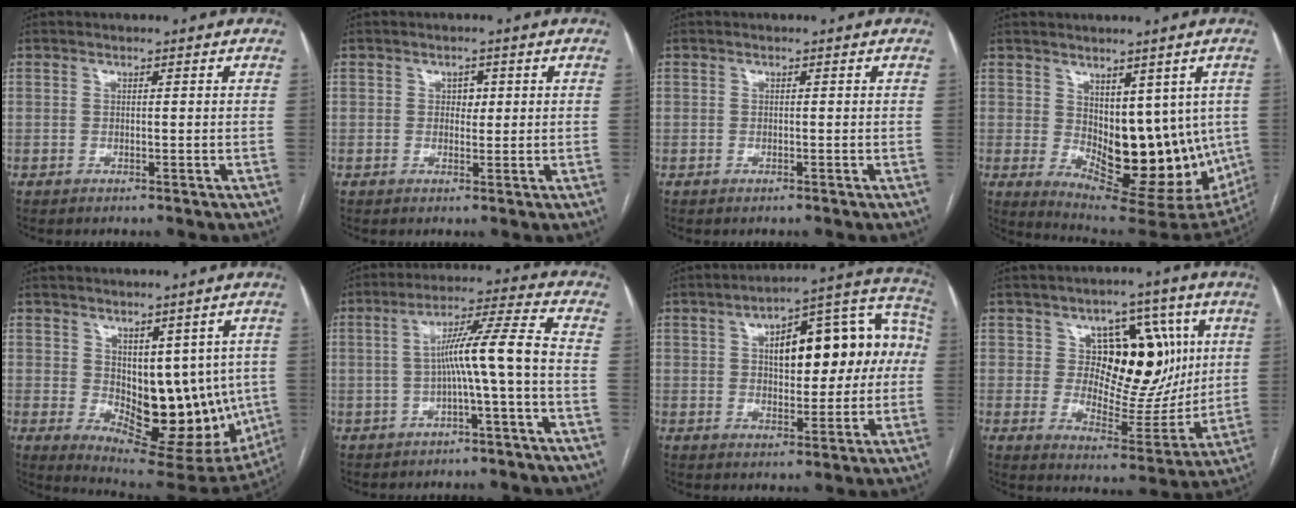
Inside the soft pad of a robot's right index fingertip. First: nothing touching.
{"total": 1.8, "force": [0.4, 1.3, 1.2], "torque": [-0.013, 0.003, 0.007]}
{"total": 0.0}
{"total": 15.3, "force": [-0.4, 7.9, 13.2], "torque": [-0.178, -0.015, 0.018]}
{"total": 15.1, "force": [-0.6, 8.3, 12.6], "torque": [-0.162, -0.011, 0.017]}
{"total": 8.7, "force": [-1.6, -0.8, 8.5], "torque": [-0.144, 0.027, -0.022]}
{"total": 18.3, "force": [2.3, 7.3, 16.6], "torque": [-0.225, 0.055, 0.039]}
{"total": 14.5, "force": [4.1, 8.4, 11.0], "torque": [-0.139, 0.025, 0.077]}